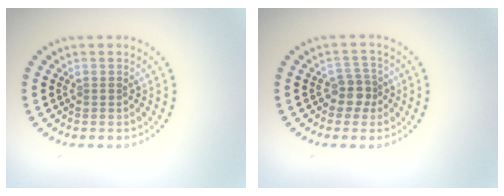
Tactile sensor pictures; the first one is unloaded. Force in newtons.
{"total": 2.3, "press": 1.9, "slide": 1.3}